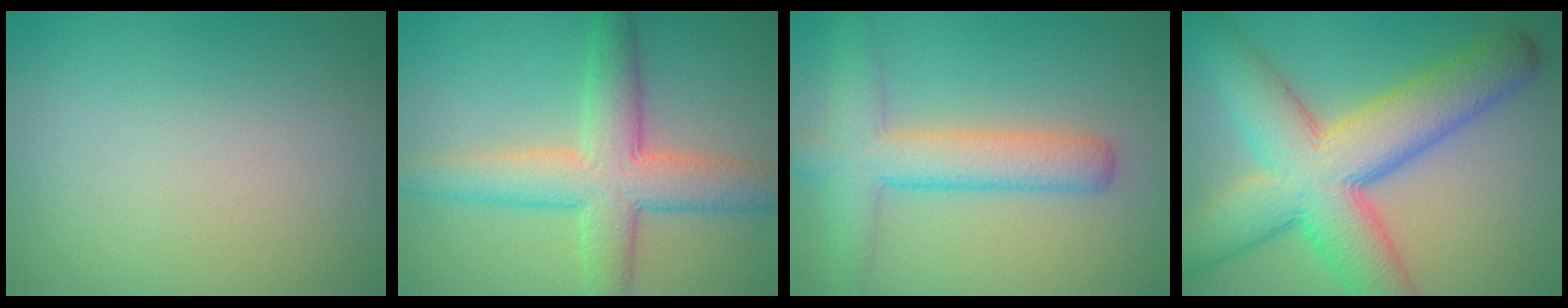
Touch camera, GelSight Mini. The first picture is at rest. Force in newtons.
{"total": 6.8, "press": 6.8, "slide": 0.1}
{"total": 5.6, "press": 5.6, "slide": 0.1}
{"total": 11.7, "press": 11.7, "slide": 0.5}